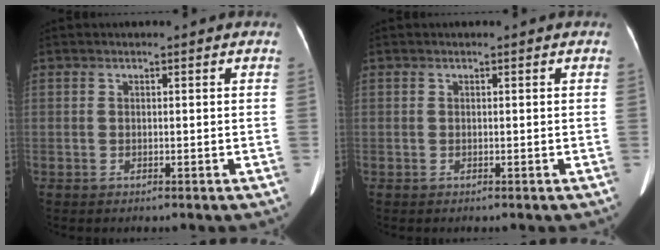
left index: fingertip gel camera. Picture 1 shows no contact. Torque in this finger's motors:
{"motor_torque": [0.02, 0.02, 0.00, 0.01]}